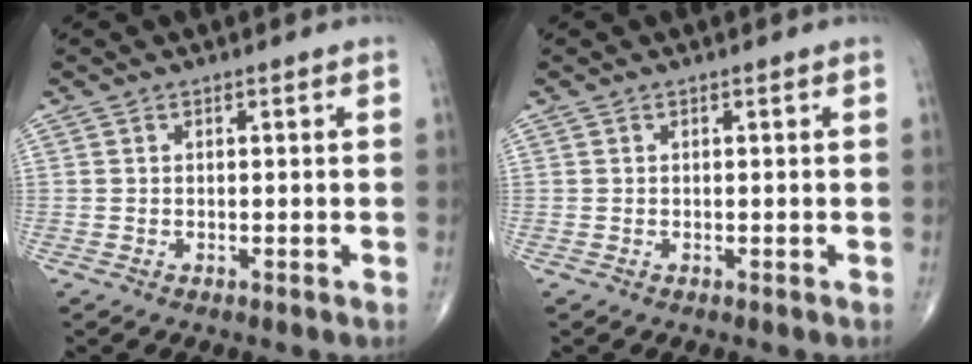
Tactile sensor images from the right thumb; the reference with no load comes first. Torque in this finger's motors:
{"motor_torque": [-0.01, 0.00, -0.18, 0.18, 0.00]}